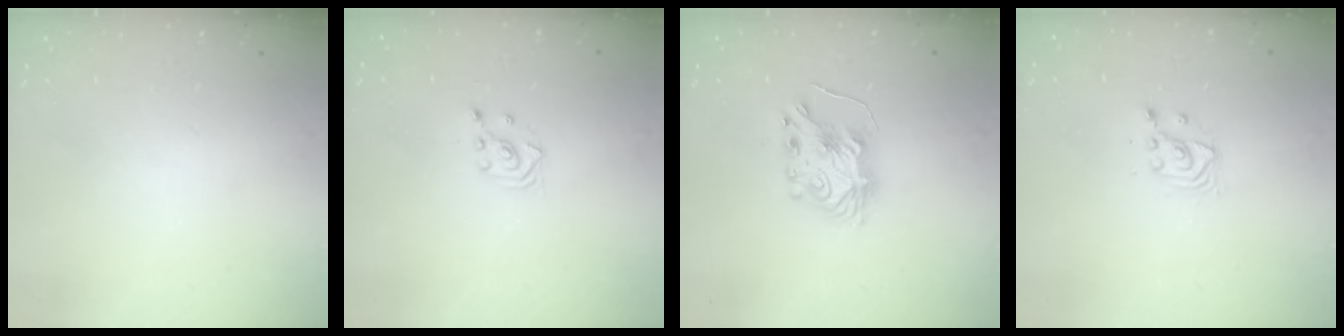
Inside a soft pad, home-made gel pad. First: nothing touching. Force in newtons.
{"total": 2.5, "press": 2.5, "slide": 0.3}
{"total": 7.5, "press": 7.5, "slide": 0.6}
{"total": 3.7, "press": 3.7, "slide": 0.3}